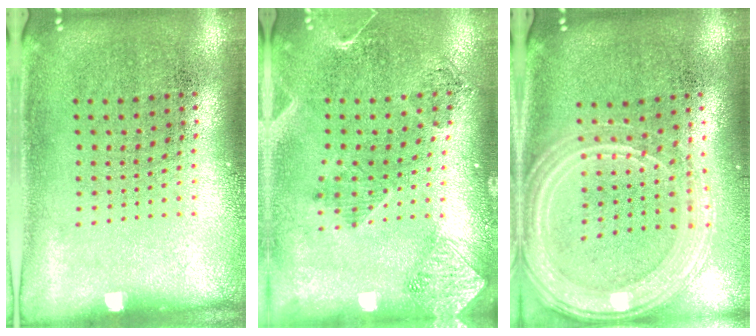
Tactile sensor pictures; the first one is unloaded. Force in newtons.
{"total": 1.7, "press": 1.6, "slide": 0.7}
{"total": 1.8, "press": 1.7, "slide": 0.5}